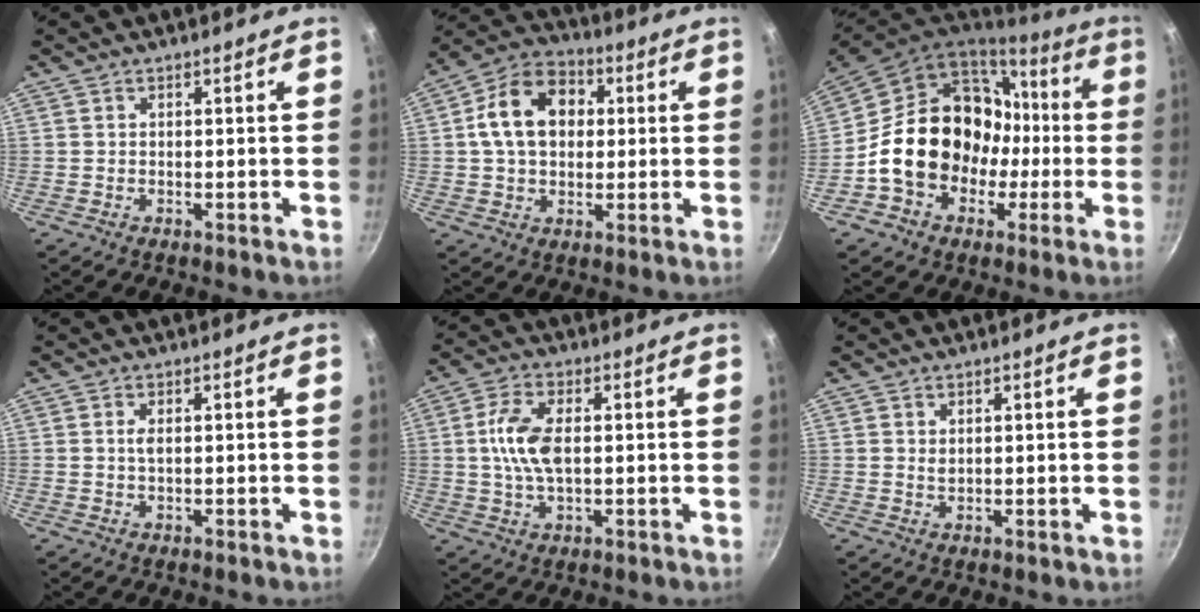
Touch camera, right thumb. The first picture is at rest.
{"total": 13.6, "force": [2.2, 10.0, 8.9], "torque": [-0.125, 0.022, 0.022]}
{"total": 21.6, "force": [-1.6, 17.4, 12.7], "torque": [-0.192, 0.059, -0.009]}
{"total": 1.5, "force": [0.3, 0.5, 1.4], "torque": [-0.031, 0.000, 0.007]}
{"total": 8.5, "force": [0.7, 4.3, 7.3], "torque": [-0.146, 0.008, 0.009]}
{"total": 1.1, "force": [0.6, 0.4, 0.8], "torque": [-0.013, -0.006, 0.010]}